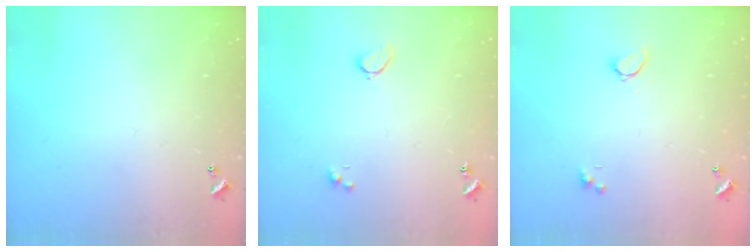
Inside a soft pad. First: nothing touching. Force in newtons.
{"total": 2.8, "press": 2.7, "slide": 0.6}
{"total": 1.0, "press": 0.9, "slide": 0.4}